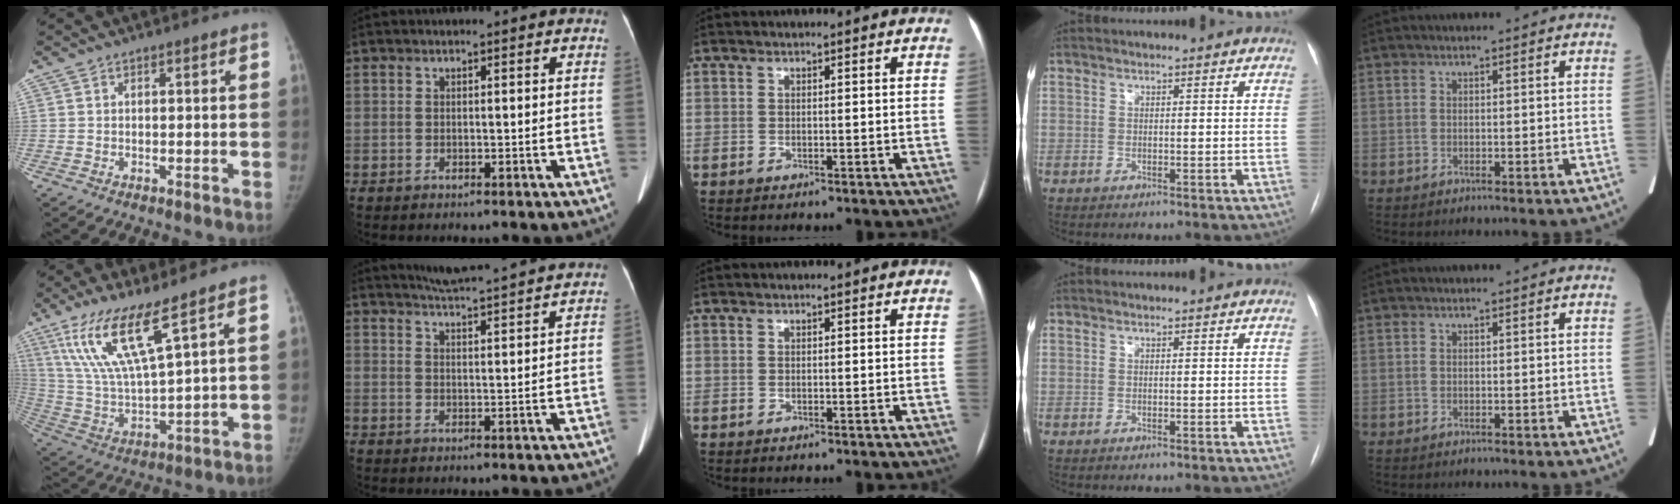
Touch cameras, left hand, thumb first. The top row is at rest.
{"thumb": {"total": 14.4, "force": [8.5, 2.3, 11.4], "torque": [-0.237, -0.044, 0.179]}, "index": {"total": 11.8, "force": [11.0, -0.4, 4.2], "torque": [-0.074, 0.014, 0.145]}}